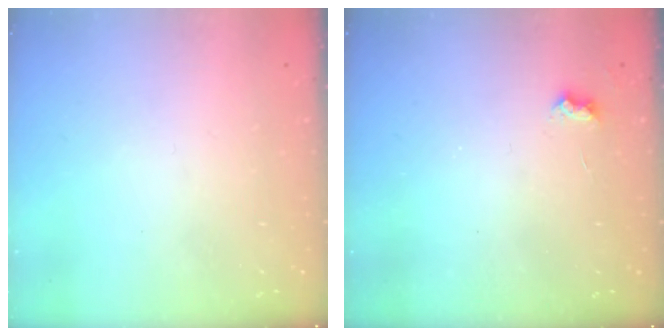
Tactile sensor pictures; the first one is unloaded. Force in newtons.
{"total": 3.9, "press": 3.9, "slide": 0.5}